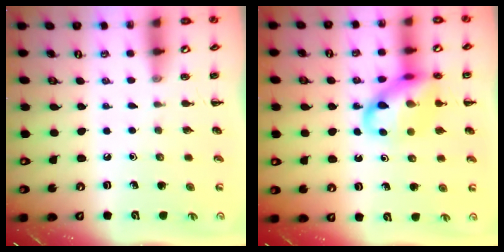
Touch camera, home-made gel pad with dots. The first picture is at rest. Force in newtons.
{"total": 15.0, "press": 14.7, "slide": 2.8}